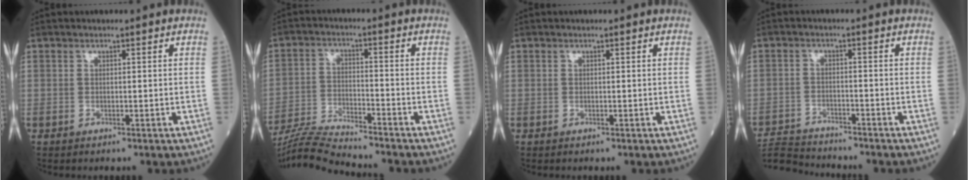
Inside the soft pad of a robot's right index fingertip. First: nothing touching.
{"total": 10.7, "force": [-10.2, -1.1, 3.0], "torque": [-0.053, -0.014, -0.182]}
{"total": 0.0}
{"total": 7.7, "force": [-7.7, 0.1, 0.5], "torque": [-0.012, -0.004, -0.138]}